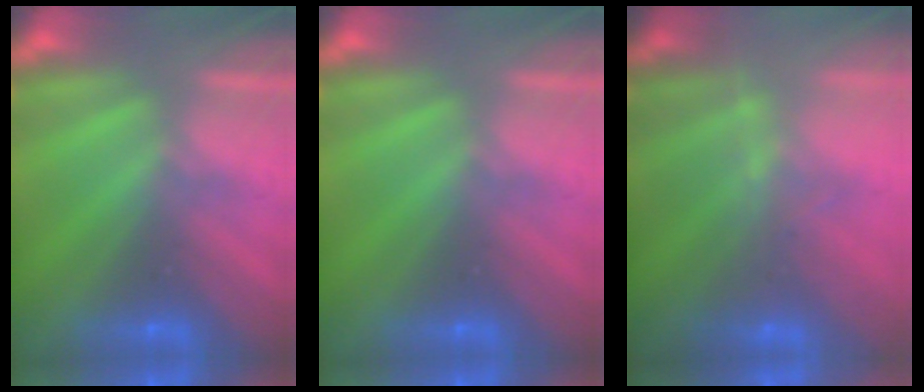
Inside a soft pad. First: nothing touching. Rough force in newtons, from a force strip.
{"total": 0.0}
{"total": 7.6}